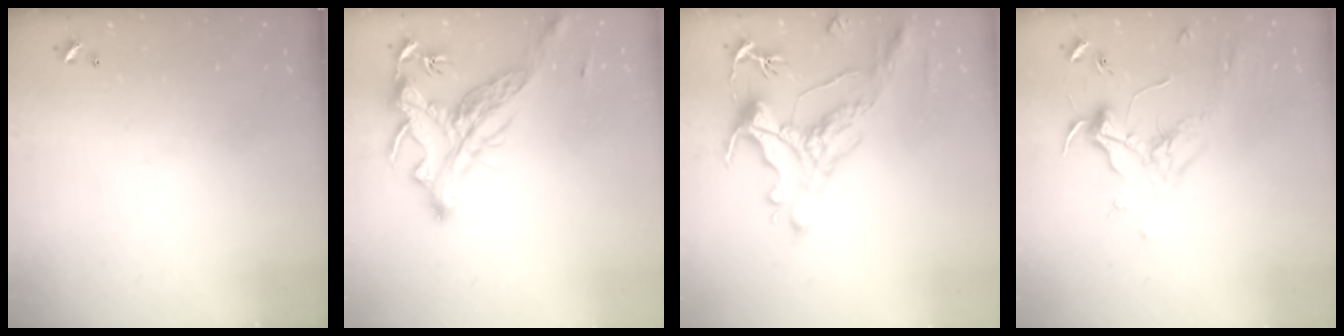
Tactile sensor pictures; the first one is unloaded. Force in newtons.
{"total": 4.1, "press": 3.9, "slide": 1.2}
{"total": 1.7, "press": 0.9, "slide": 1.4}
{"total": 1.8, "press": 1.6, "slide": 0.7}